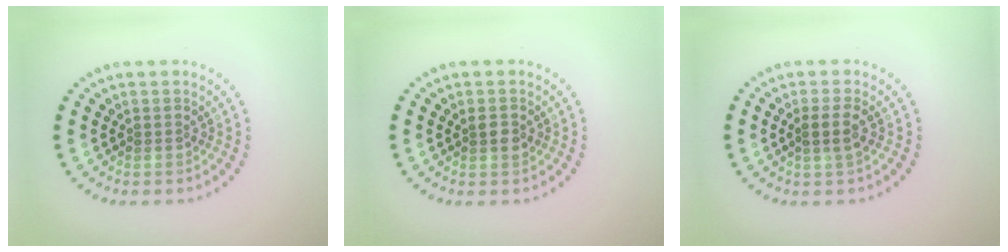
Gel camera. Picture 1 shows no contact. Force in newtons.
{"total": 1.3, "press": 1.3, "slide": 0.3}
{"total": 1.9, "press": 1.6, "slide": 1.1}